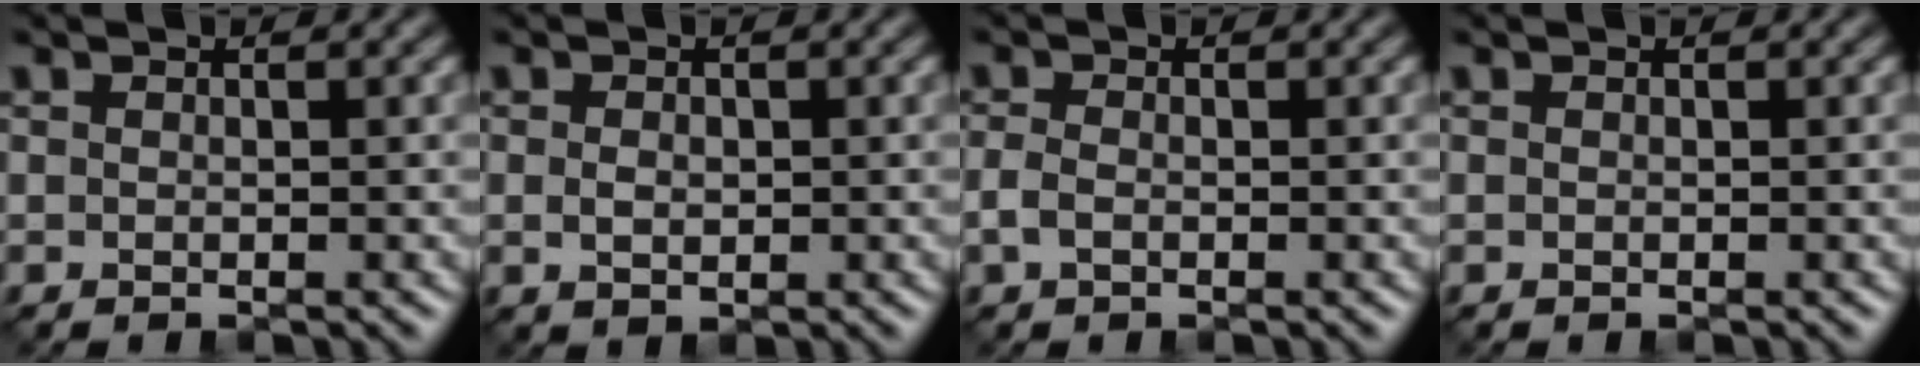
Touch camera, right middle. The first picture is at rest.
{"total": 1.5, "force": [0.0, 1.1, 1.1], "torque": [-0.020, -0.002, 0.002]}
{"total": 1.4, "force": [-0.5, 0.9, 1.0], "torque": [-0.022, 0.000, -0.013]}
{"total": 0.0}